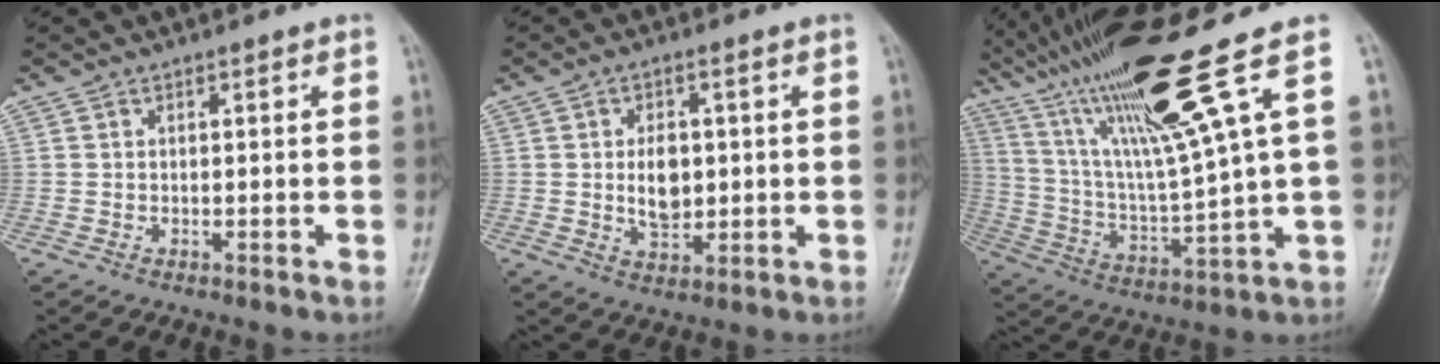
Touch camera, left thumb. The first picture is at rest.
{"total": 6.4, "force": [0.4, 3.8, 5.1], "torque": [-0.074, -0.005, 0.010]}
{"total": 19.2, "force": [11.4, -0.7, 15.5], "torque": [-0.275, -0.045, 0.208]}